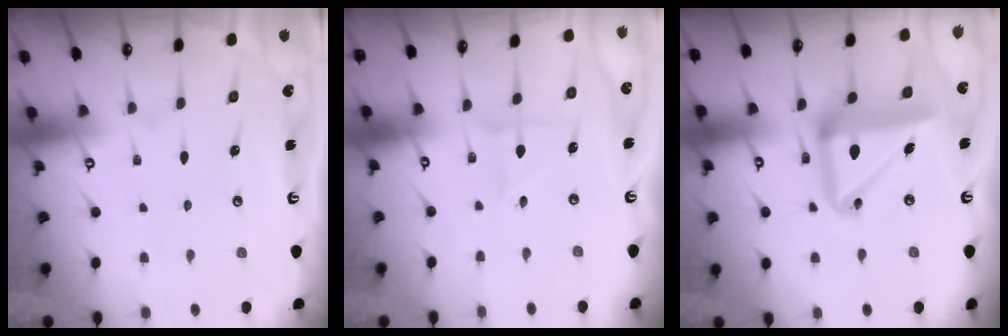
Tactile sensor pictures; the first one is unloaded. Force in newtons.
{"total": 2.3, "press": 2.3, "slide": 0.4}
{"total": 16.7, "press": 16.5, "slide": 2.6}